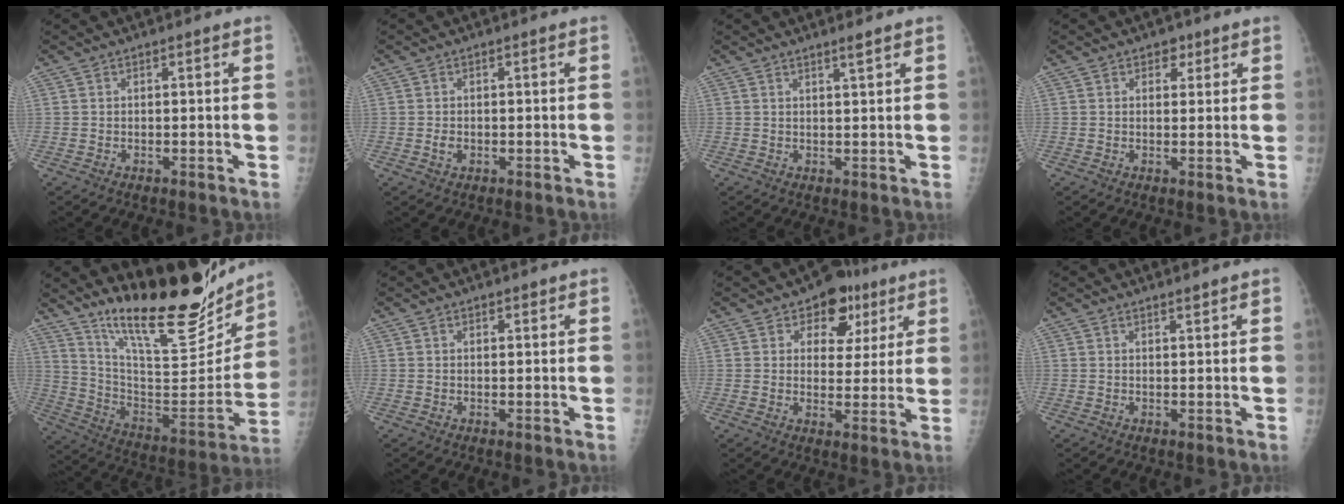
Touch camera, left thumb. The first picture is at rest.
{"total": 1.6, "force": [-0.3, 1.2, 1.0], "torque": [-0.014, 0.001, -0.004]}
{"total": 1.5, "force": [1.2, -0.2, 0.8], "torque": [-0.012, -0.012, 0.022]}
{"total": 2.5, "force": [1.4, 1.8, 0.9], "torque": [0.008, -0.006, 0.017]}
{"total": 26.5, "force": [20.4, 7.0, 15.5], "torque": [-0.204, -0.109, 0.324]}
{"total": 1.0, "force": [0.7, 0.6, 0.3], "torque": [0.003, -0.004, 0.008]}
{"total": 9.7, "force": [5.1, 6.9, 4.5], "torque": [-0.012, -0.014, 0.070]}
{"total": 1.0, "force": [0.9, 0.1, 0.4], "torque": [-0.003, -0.008, 0.016]}